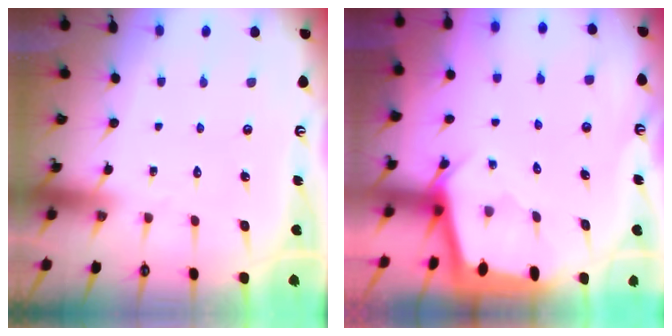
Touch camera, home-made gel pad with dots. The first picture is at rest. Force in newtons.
{"total": 2.2, "press": 2.2, "slide": 0.1}